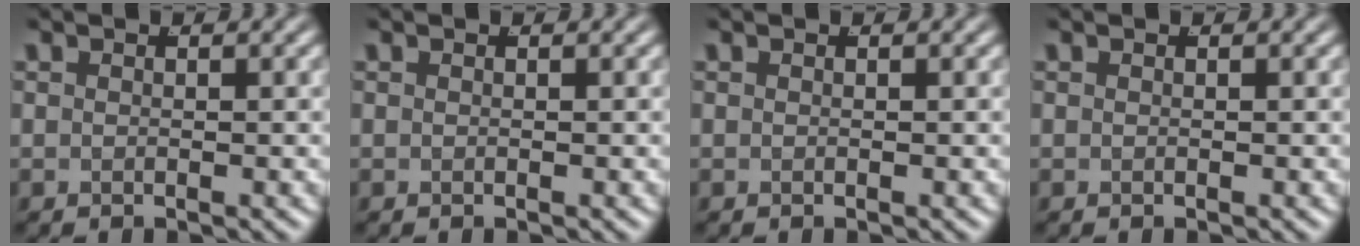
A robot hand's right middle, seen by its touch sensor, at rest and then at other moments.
{"total": 0.0}
{"total": 0.0}
{"total": 0.0}